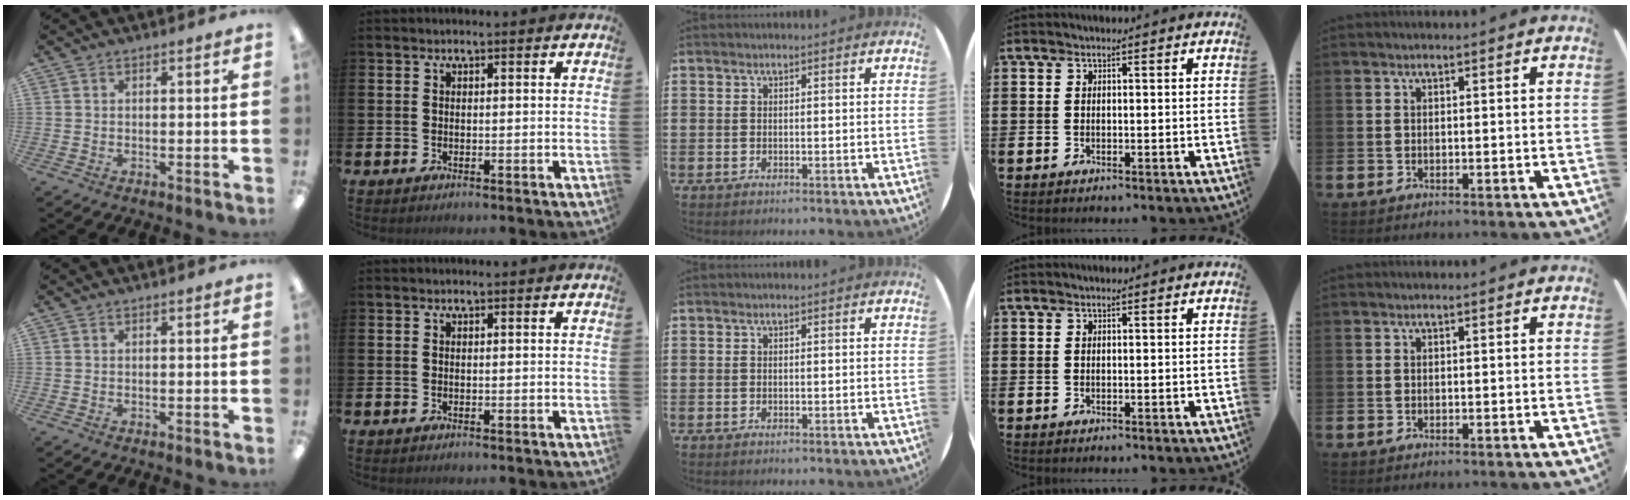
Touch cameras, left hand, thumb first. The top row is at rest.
{}